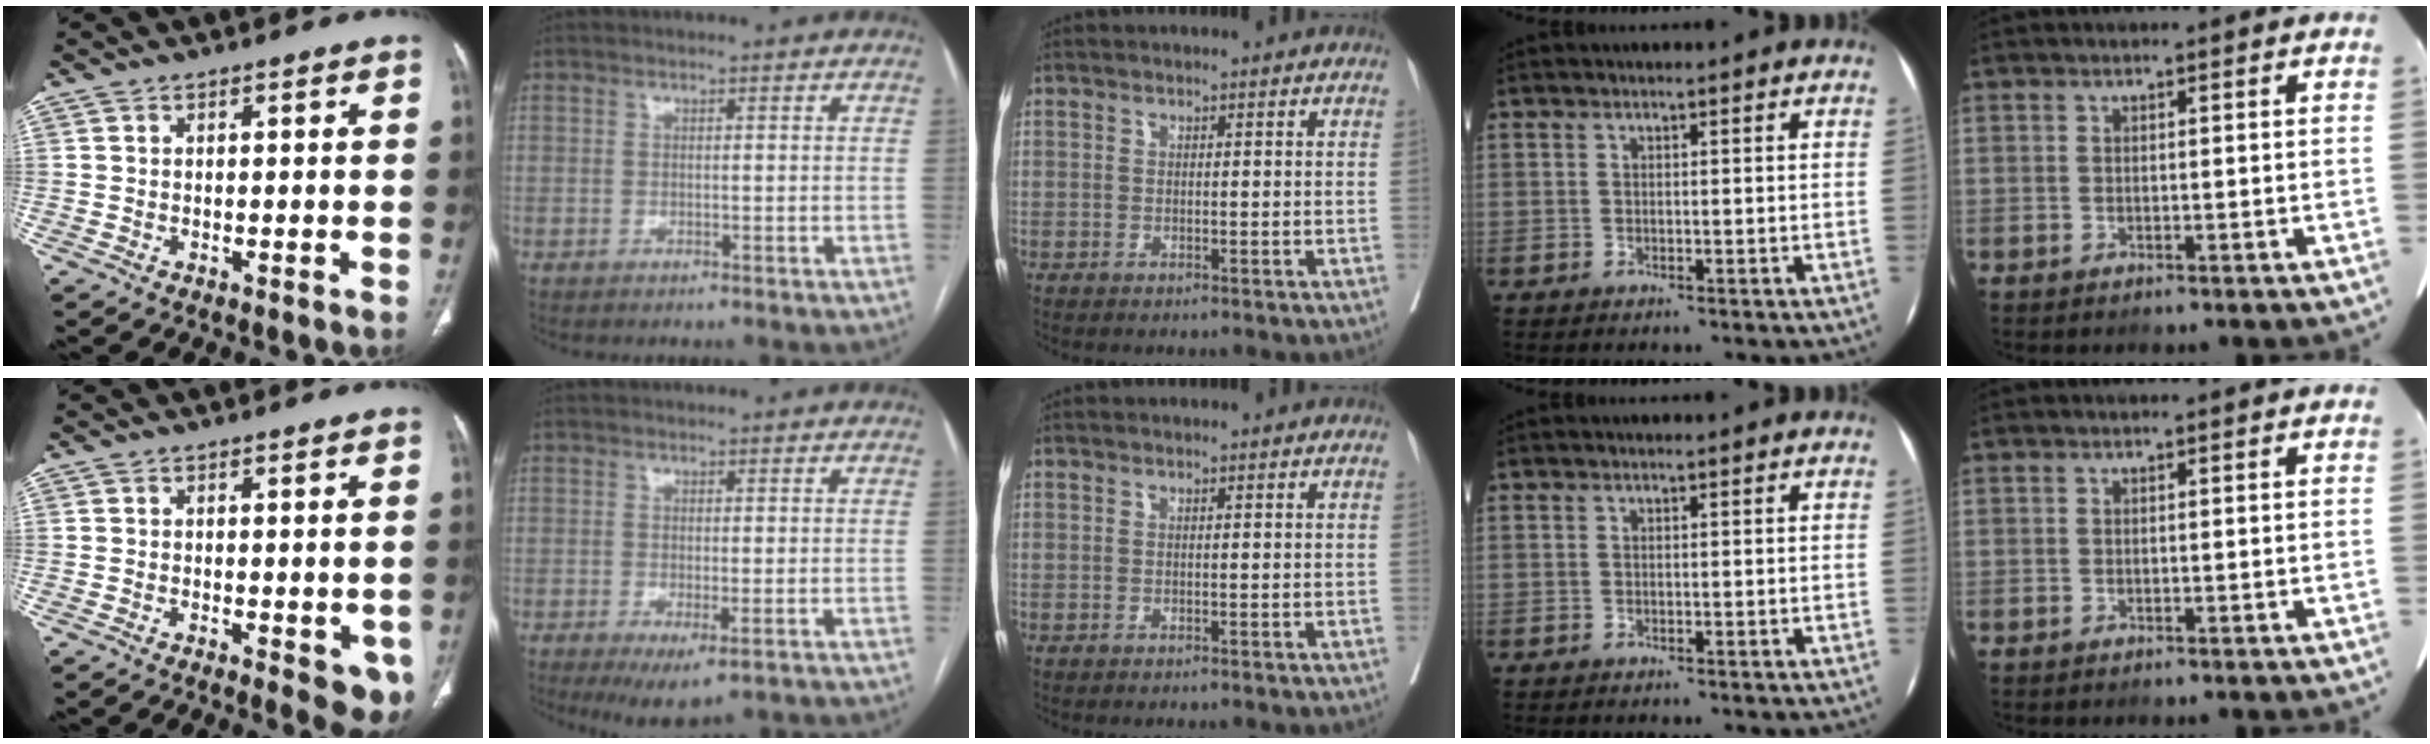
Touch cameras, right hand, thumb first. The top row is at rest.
{"thumb": {"total": 6.9, "force": [-2.4, 2.5, 5.9], "torque": [-0.054, -0.010, -0.030]}, "index": {"total": 4.8, "force": [-2.3, 1.3, 4.0], "torque": [-0.059, -0.012, -0.030]}}